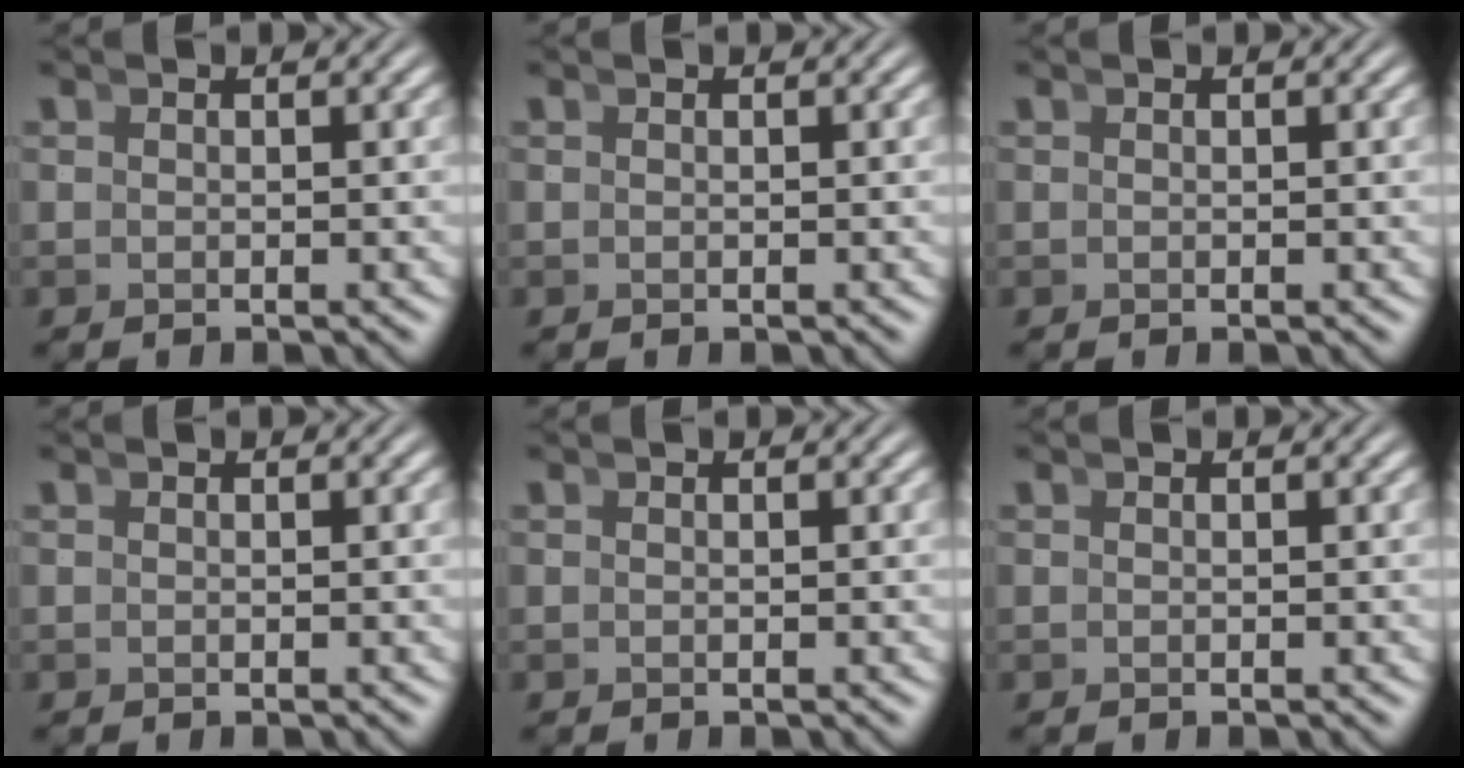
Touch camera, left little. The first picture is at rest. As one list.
[{"total": 0.0}, {"total": 0.0}, {"total": 0.0}, {"total": 0.0}, {"total": 0.0}]